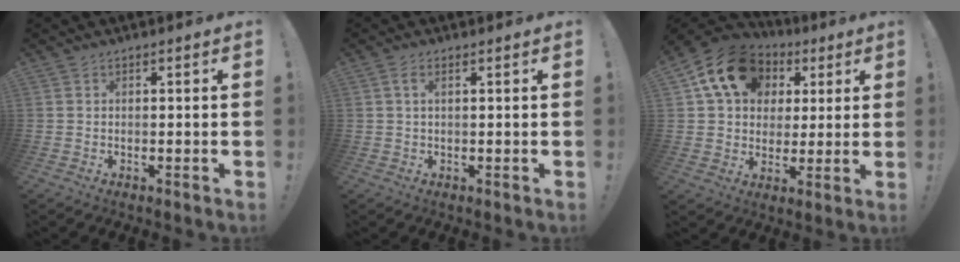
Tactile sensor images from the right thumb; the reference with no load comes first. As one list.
[{"total": 2.4, "force": [0.8, 0.6, 2.1], "torque": [-0.041, 0.002, 0.013]}, {"total": 16.9, "force": [7.2, 12.8, 8.4], "torque": [-0.134, -0.022, 0.142]}]